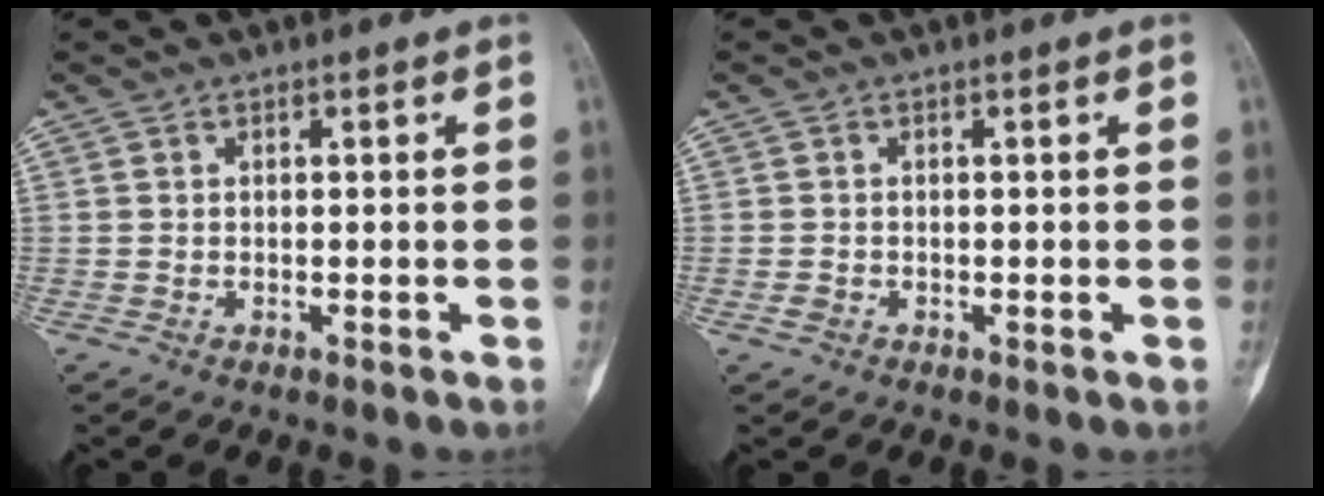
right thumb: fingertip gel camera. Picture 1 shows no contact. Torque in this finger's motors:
{"motor_torque": [0.42, -0.38, -0.28, -0.21, 0.12]}